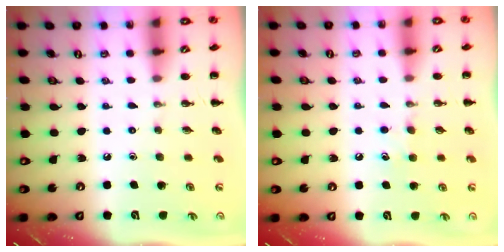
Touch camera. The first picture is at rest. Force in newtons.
{"total": 4.6, "press": 4.3, "slide": 1.5}